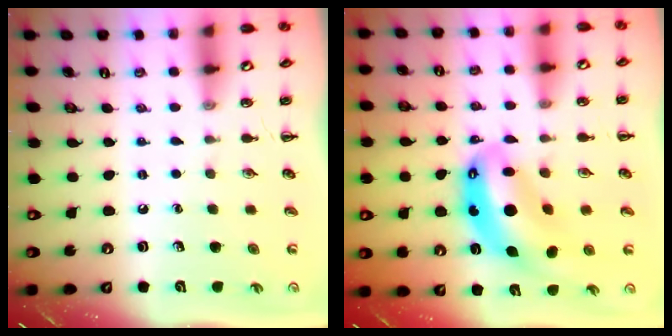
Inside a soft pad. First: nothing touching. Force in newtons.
{"total": 12.8, "press": 12.4, "slide": 3.2}